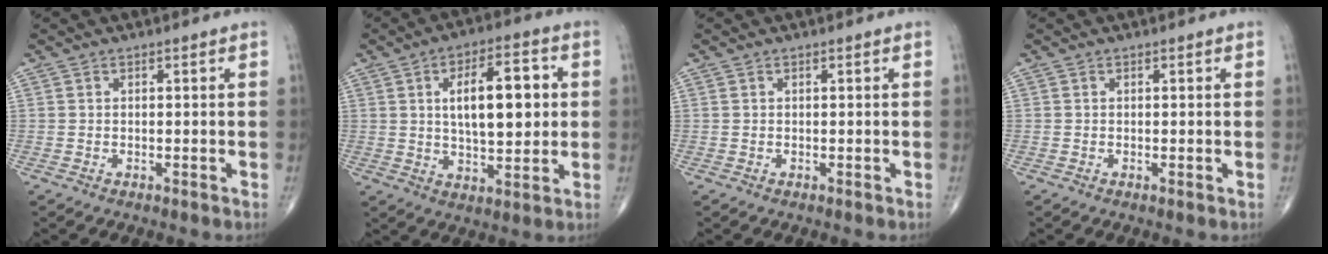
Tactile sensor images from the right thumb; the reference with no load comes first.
{"total": 13.9, "force": [2.3, 6.2, 12.2], "torque": [-0.170, 0.001, 0.039]}
{"total": 0.0}
{"total": 0.0}